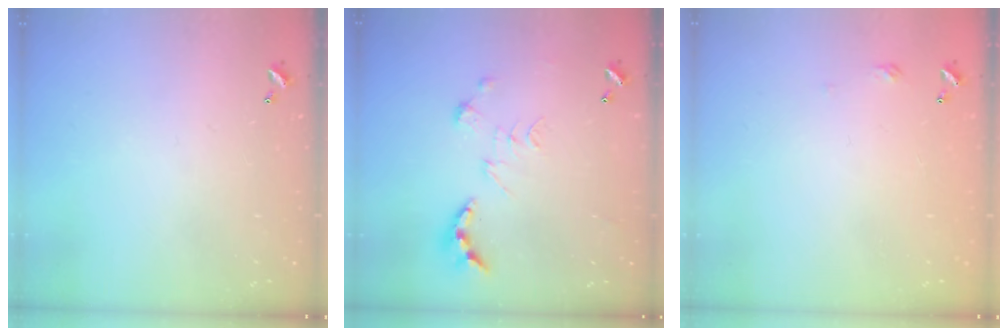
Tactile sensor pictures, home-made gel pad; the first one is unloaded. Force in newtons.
{"total": 0.8, "press": 0.8, "slide": 0.3}
{"total": 2.7, "press": 2.6, "slide": 0.4}